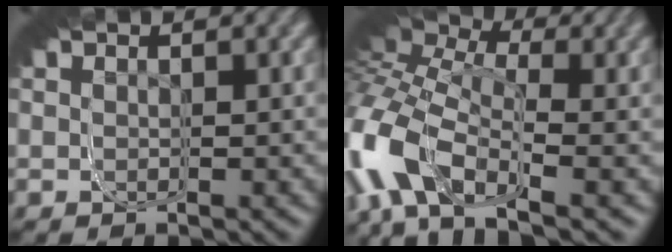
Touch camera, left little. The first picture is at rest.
{"total": 4.7, "force": [-1.1, 2.4, 3.9], "torque": [-0.041, 0.018, -0.037]}